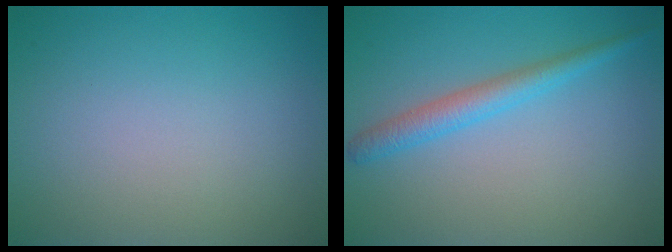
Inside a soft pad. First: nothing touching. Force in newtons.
{"total": 2.6, "press": 2.6, "slide": 0.2}